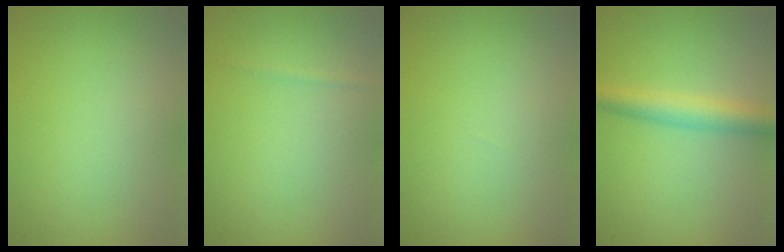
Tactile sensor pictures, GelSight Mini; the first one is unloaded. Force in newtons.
{"total": 0.5, "press": 0.5, "slide": 0.0}
{"total": 0.0}
{"total": 3.6, "press": 3.6, "slide": 0.2}